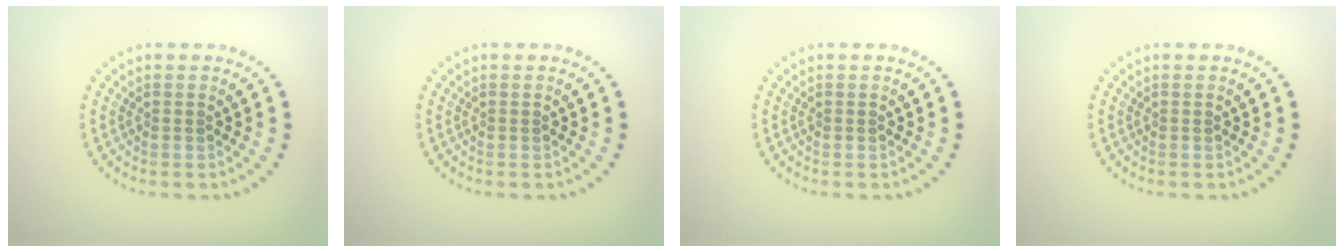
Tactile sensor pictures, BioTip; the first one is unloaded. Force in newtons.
{"total": 0.0}
{"total": 0.0}
{"total": 0.0}